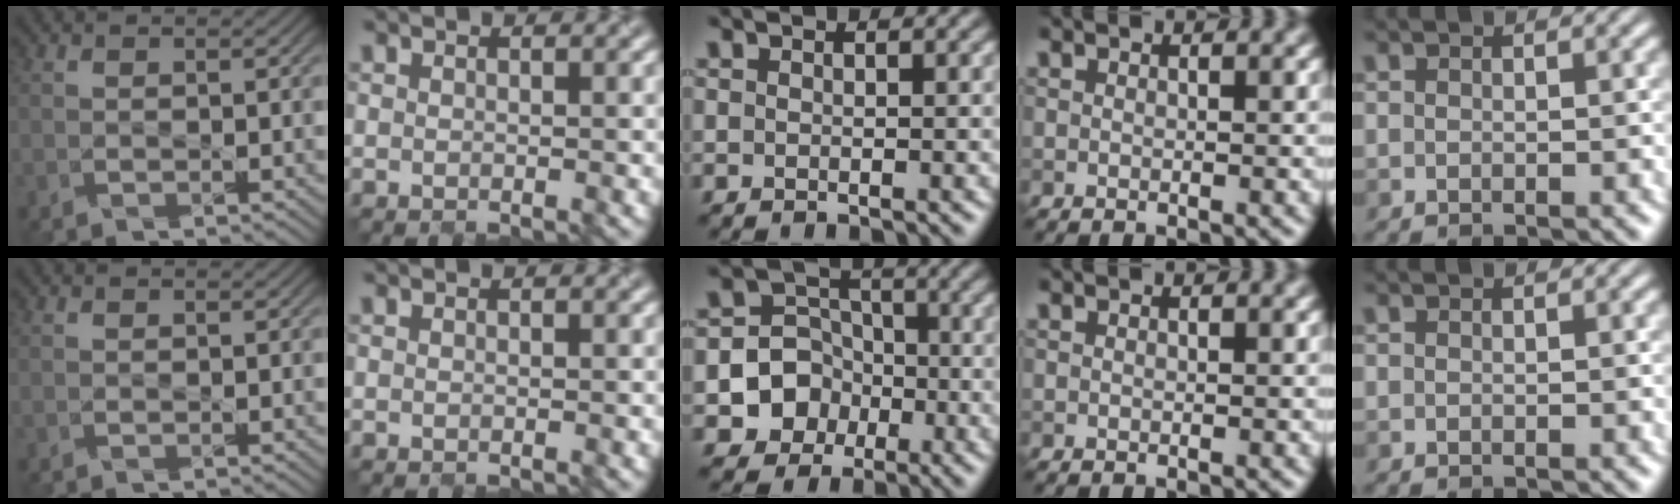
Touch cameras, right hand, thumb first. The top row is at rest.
{"middle": {"total": 6.6, "force": [-2.5, 5.9, 1.4], "torque": [-0.007, 0.007, -0.065]}}